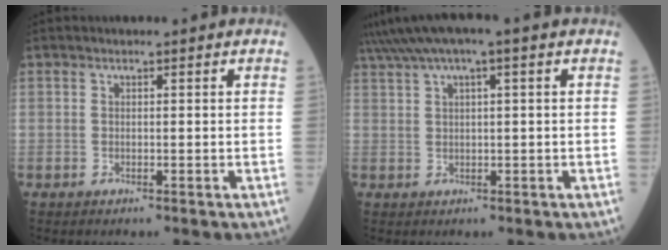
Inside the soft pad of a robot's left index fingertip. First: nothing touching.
{"total": 6.8, "force": [4.0, 0.5, 5.4], "torque": [-0.106, 0.038, 0.072]}